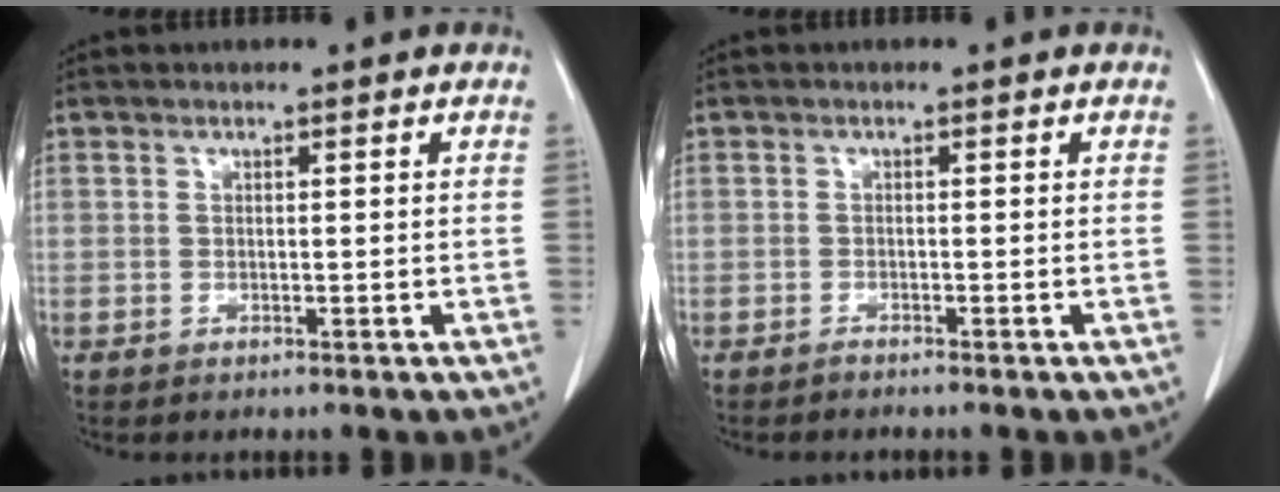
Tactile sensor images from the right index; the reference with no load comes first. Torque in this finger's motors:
{"motor_torque": [0.05, -0.05, 0.00, 0.01]}